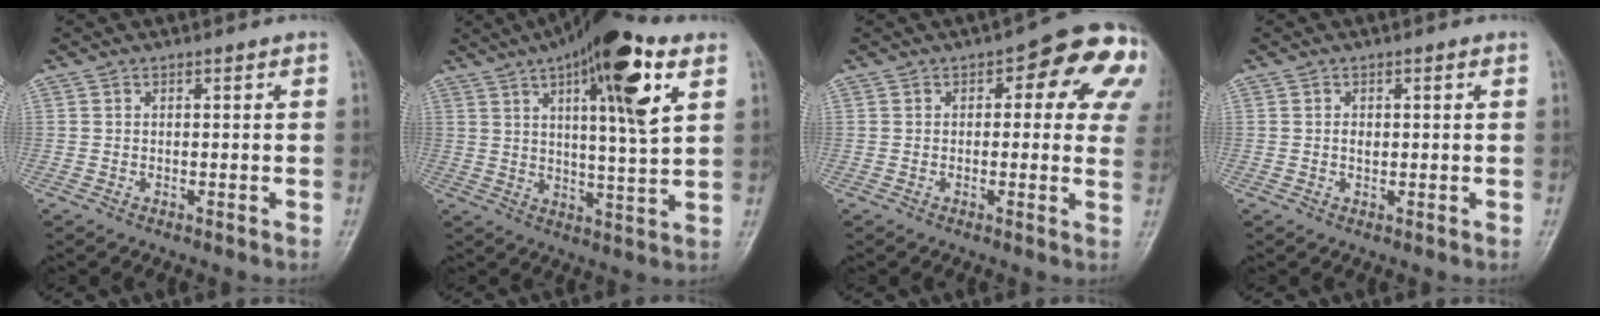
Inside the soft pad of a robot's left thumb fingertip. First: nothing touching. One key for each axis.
{"total": 16.9, "fx": 7.5, "fy": 3.9, "fz": 14.6, "tx": -0.209, "ty": -0.019, "tz": 0.113}
{"total": 13.4, "fx": 4.1, "fy": 6.1, "fz": 11.2, "tx": -0.073, "ty": 0.009, "tz": 0.034}
{"total": 1.2, "fx": 0.1, "fy": 0.9, "fz": 0.9, "tx": -0.007, "ty": 0.003, "tz": 0.000}